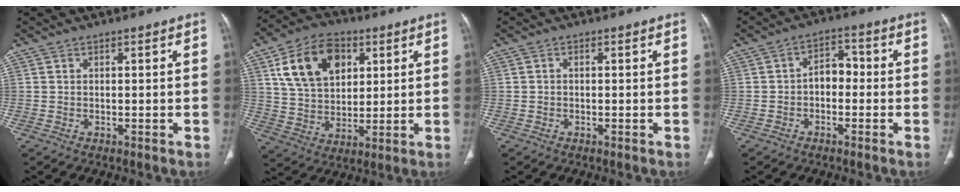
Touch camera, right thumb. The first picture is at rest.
{"total": 15.7, "force": [5.8, 10.9, 9.8], "torque": [-0.146, -0.006, 0.107]}
{"total": 0.6, "force": [-0.1, 0.4, 0.3], "torque": [-0.005, 0.001, -0.005]}
{"total": 4.9, "force": [-0.9, 3.4, 3.4], "torque": [-0.034, 0.025, -0.026]}